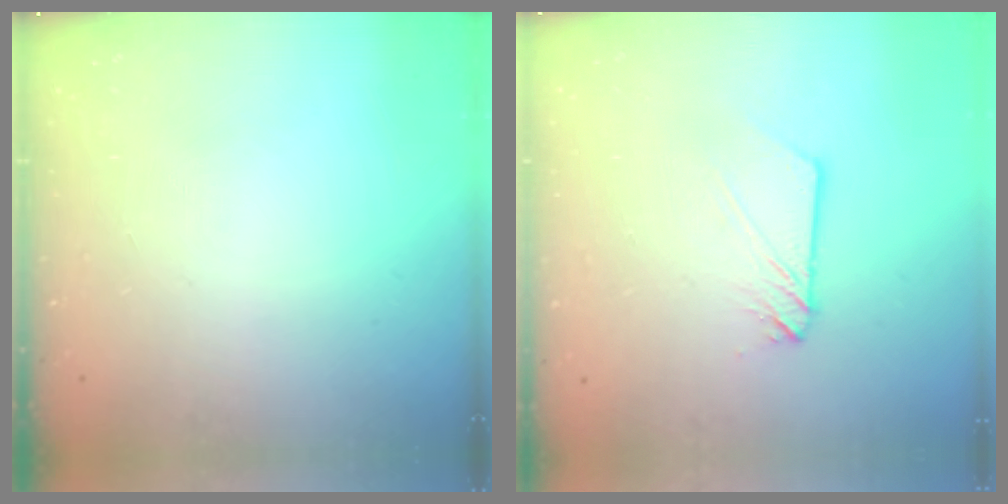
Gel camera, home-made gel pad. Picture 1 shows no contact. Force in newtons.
{"total": 2.9, "press": 2.9, "slide": 0.3}